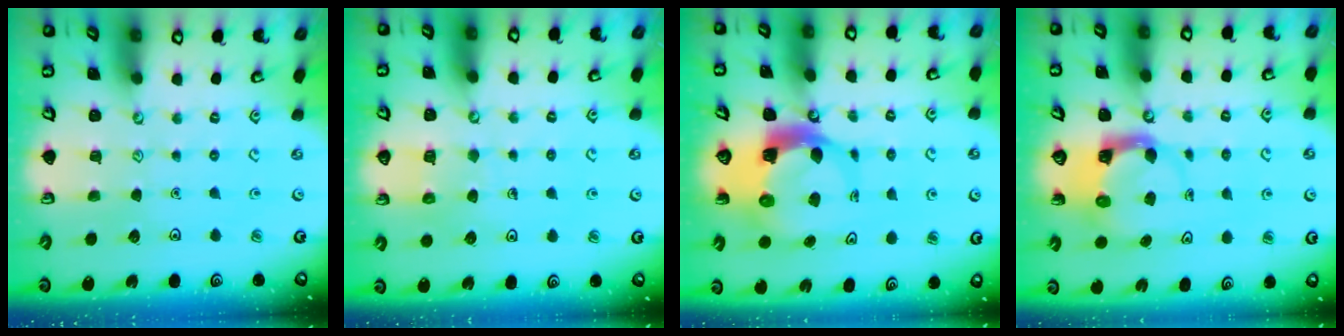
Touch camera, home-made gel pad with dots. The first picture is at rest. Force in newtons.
{"total": 6.0, "press": 6.0, "slide": 0.3}
{"total": 7.1, "press": 7.0, "slide": 1.1}
{"total": 3.9, "press": 3.8, "slide": 0.5}